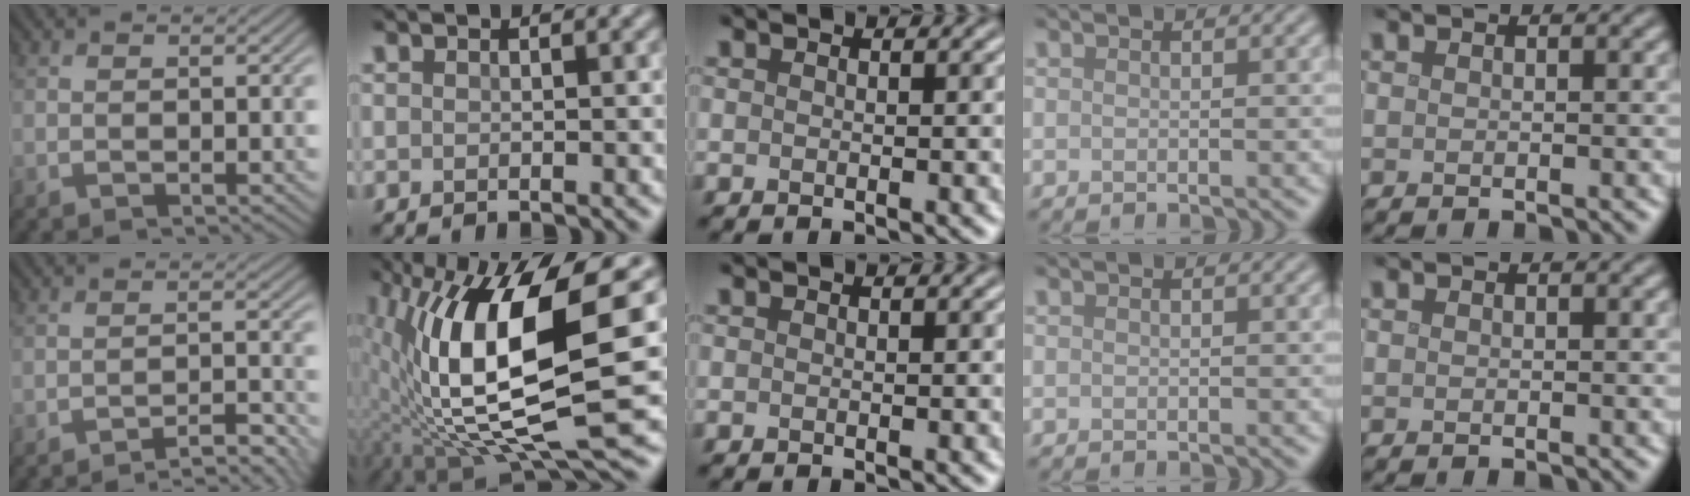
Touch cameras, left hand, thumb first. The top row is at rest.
{"thumb": {"total": 4.9, "force": [-4.2, 0.4, 2.5], "torque": [-0.034, 0.021, -0.067]}, "index": {"total": 15.3, "force": [1.2, 5.3, 14.3], "torque": [-0.269, -0.012, 0.022]}}